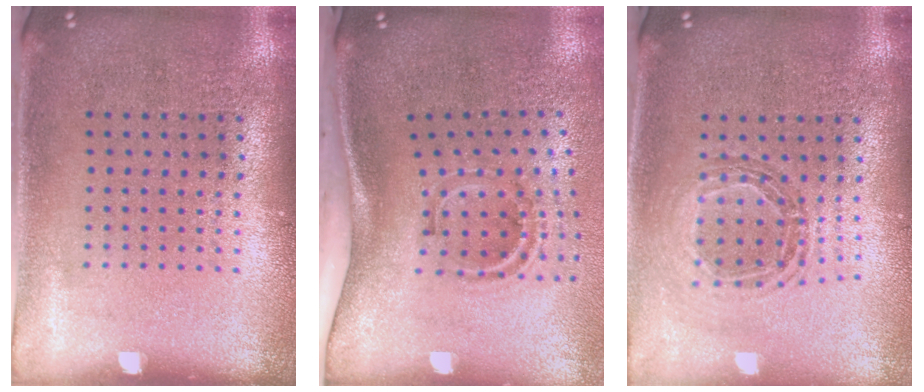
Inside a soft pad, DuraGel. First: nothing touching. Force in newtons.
{"total": 2.1, "press": 1.2, "slide": 1.7}
{"total": 0.8, "press": 0.8, "slide": 0.1}